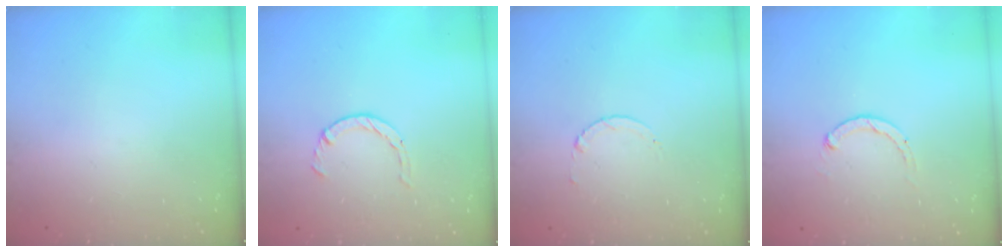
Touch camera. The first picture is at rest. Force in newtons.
{"total": 2.1, "press": 2.1, "slide": 0.3}
{"total": 2.3, "press": 2.3, "slide": 0.3}
{"total": 1.8, "press": 1.7, "slide": 0.5}